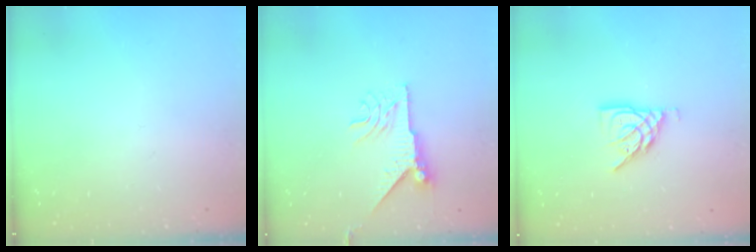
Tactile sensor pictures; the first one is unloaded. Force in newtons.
{"total": 9.4, "press": 9.3, "slide": 1.3}
{"total": 9.3, "press": 9.2, "slide": 1.2}